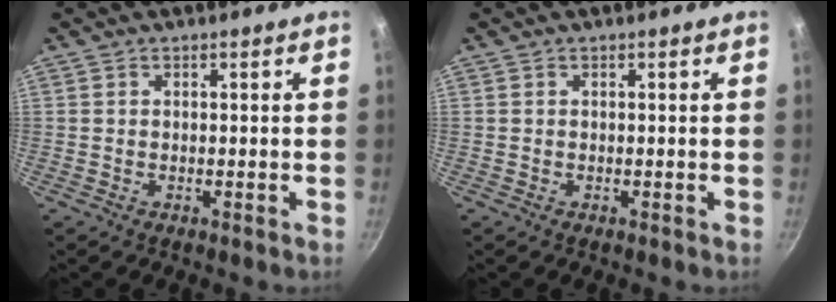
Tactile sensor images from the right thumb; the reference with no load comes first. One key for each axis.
{"total": 0.0}